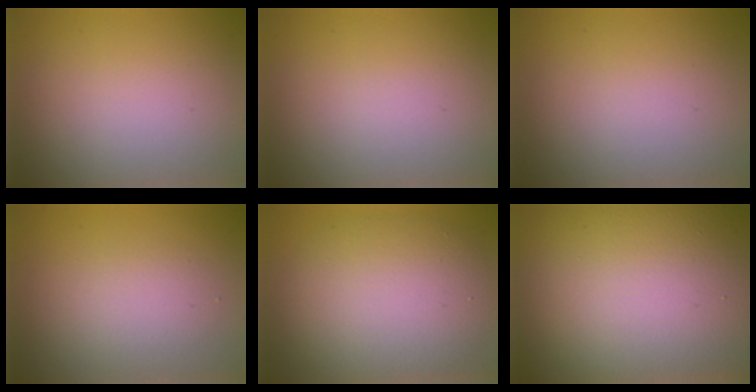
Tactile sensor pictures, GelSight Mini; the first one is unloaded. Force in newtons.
{"total": 0.0}
{"total": 0.0}
{"total": 2.4, "press": 2.4, "slide": 0.0}
{"total": 7.8, "press": 7.8, "slide": 0.6}
{"total": 23.0, "press": 23.0, "slide": 1.7}